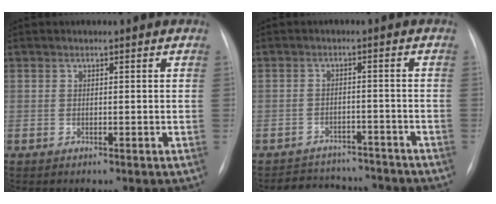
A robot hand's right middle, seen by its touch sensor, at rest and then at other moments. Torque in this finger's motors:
{"motor_torque": [0.43, -0.71, -0.05, 0.00]}